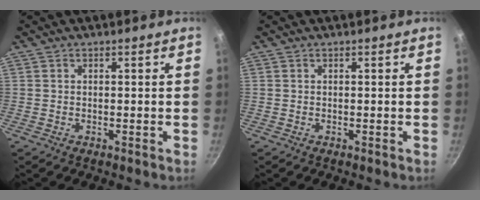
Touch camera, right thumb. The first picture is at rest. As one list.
[{"total": 0.0}]